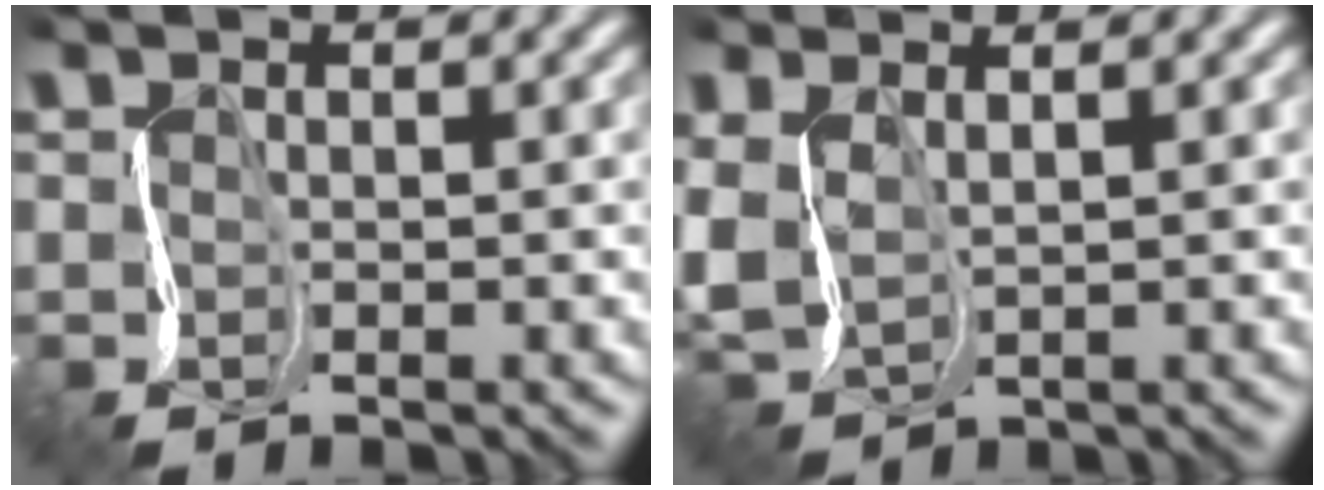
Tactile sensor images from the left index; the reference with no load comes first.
{"total": 2.9, "force": [1.0, 2.1, 1.7], "torque": [-0.051, 0.004, 0.030]}